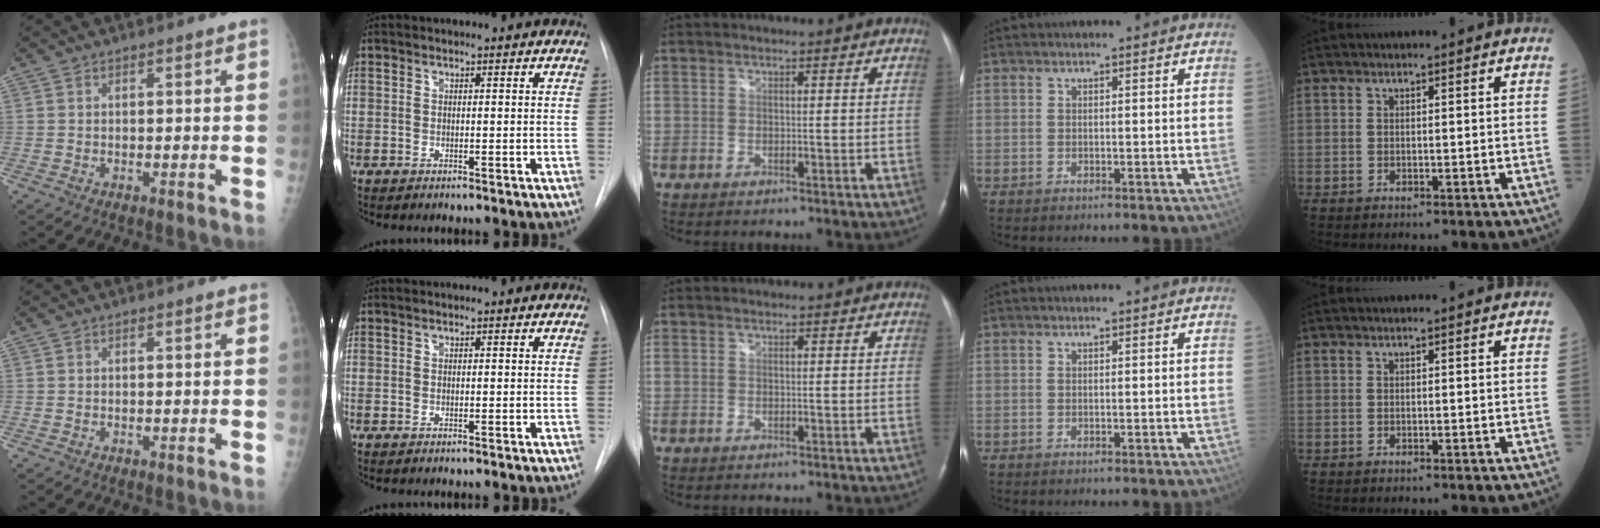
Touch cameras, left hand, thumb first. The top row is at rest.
{}